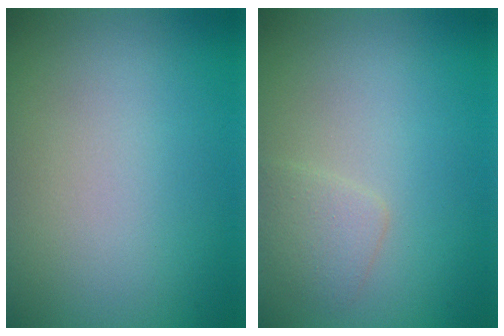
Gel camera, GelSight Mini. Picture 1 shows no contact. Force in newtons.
{"total": 1.7, "press": 1.7, "slide": 0.0}